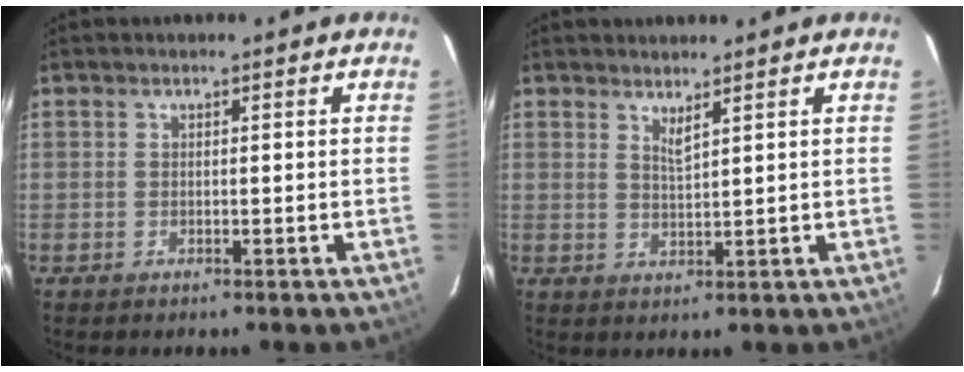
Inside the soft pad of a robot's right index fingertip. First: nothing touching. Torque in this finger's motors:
{"motor_torque": [-0.14, 0.04, 0.06, 0.01]}